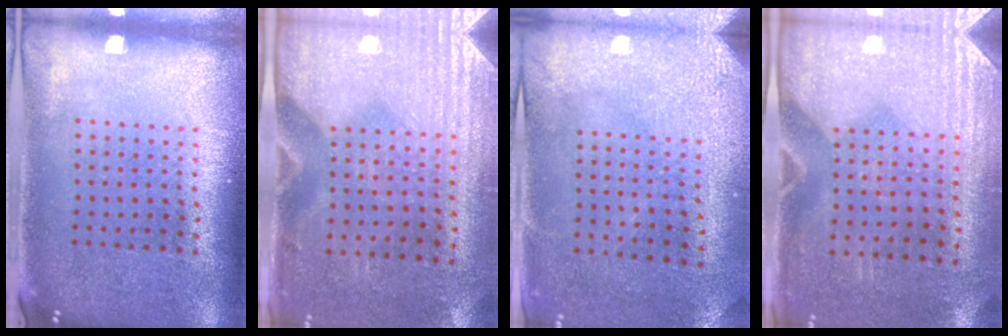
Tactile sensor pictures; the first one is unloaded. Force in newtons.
{"total": 3.0, "press": 2.6, "slide": 1.5}
{"total": 3.1, "press": 2.4, "slide": 1.9}
{"total": 2.9, "press": 2.5, "slide": 1.4}